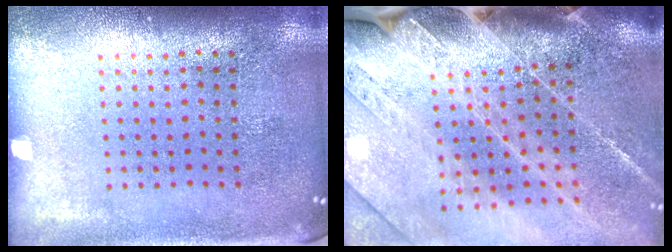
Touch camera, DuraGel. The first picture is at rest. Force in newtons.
{"total": 3.6, "press": 3.0, "slide": 2.0}